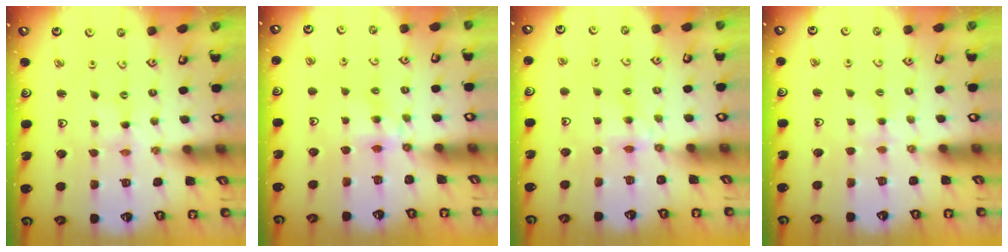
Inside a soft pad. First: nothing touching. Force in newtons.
{"total": 4.9, "press": 4.8, "slide": 0.8}
{"total": 3.9, "press": 3.8, "slide": 0.6}
{"total": 2.8, "press": 2.7, "slide": 0.5}